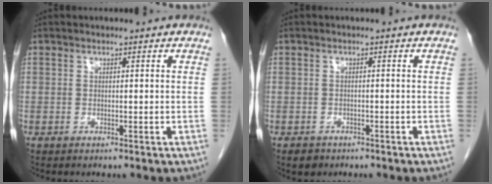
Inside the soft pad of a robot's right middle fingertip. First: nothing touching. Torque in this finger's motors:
{"motor_torque": [0.27, -0.10, -0.01, 0.01]}